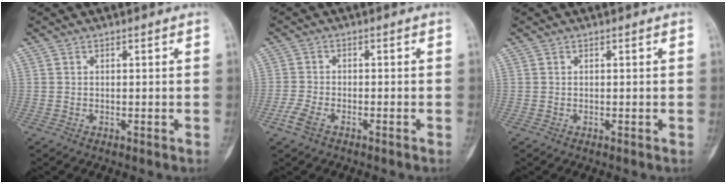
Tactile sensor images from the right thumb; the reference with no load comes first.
{"total": 3.6, "force": [-2.2, 1.6, 2.3], "torque": [-0.060, 0.008, -0.045]}
{"total": 0.0}